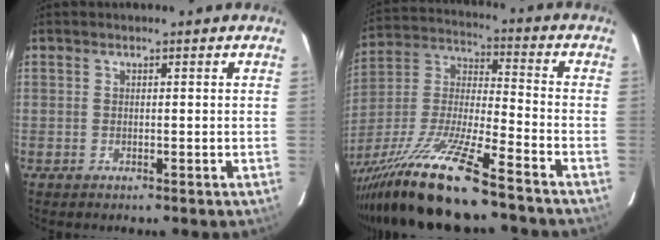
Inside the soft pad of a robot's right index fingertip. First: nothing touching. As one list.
[{"total": 21.1, "force": [-16.2, 1.7, 13.5], "torque": [-0.270, -0.032, -0.297]}]